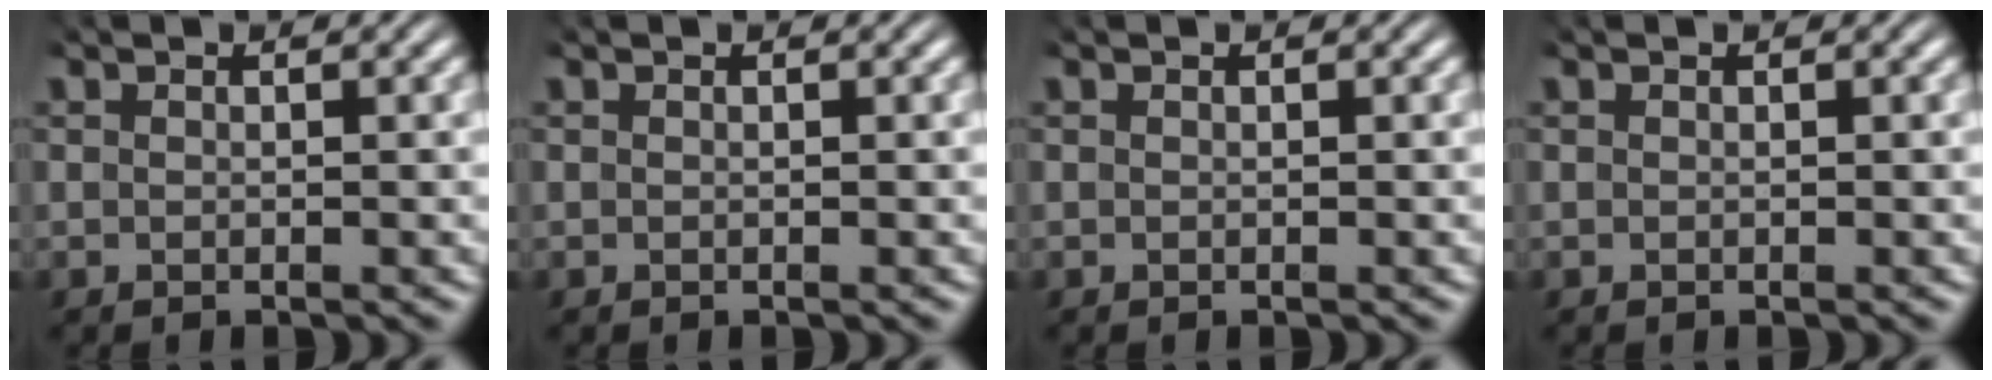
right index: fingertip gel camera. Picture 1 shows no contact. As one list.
[{"total": 0.0}, {"total": 0.0}, {"total": 0.0}]